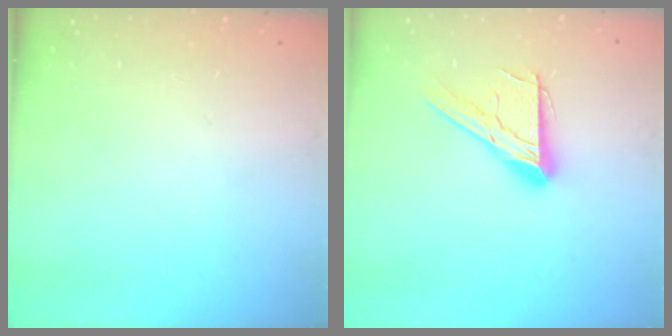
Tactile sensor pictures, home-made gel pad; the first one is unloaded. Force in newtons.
{"total": 13.9, "press": 13.8, "slide": 1.3}